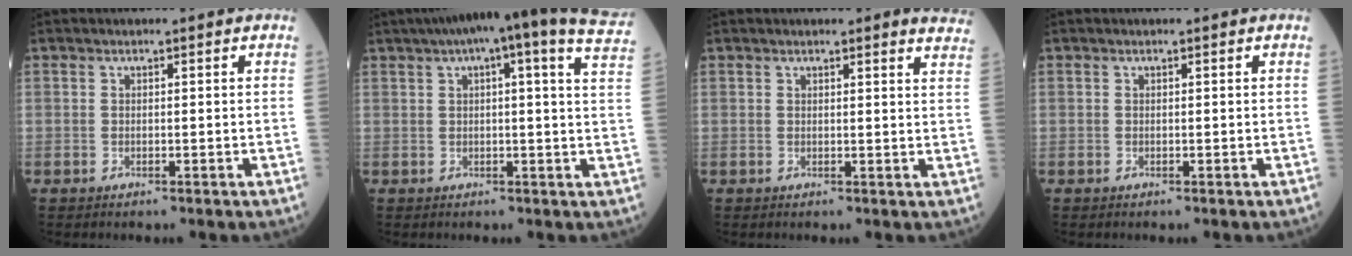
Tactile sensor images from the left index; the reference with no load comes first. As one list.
[{"total": 20.8, "force": [16.6, 1.7, 12.4], "torque": [-0.187, 0.021, 0.196]}, {"total": 8.2, "force": [7.6, 1.4, 2.7], "torque": [-0.016, -0.012, 0.066]}, {"total": 0.0}]